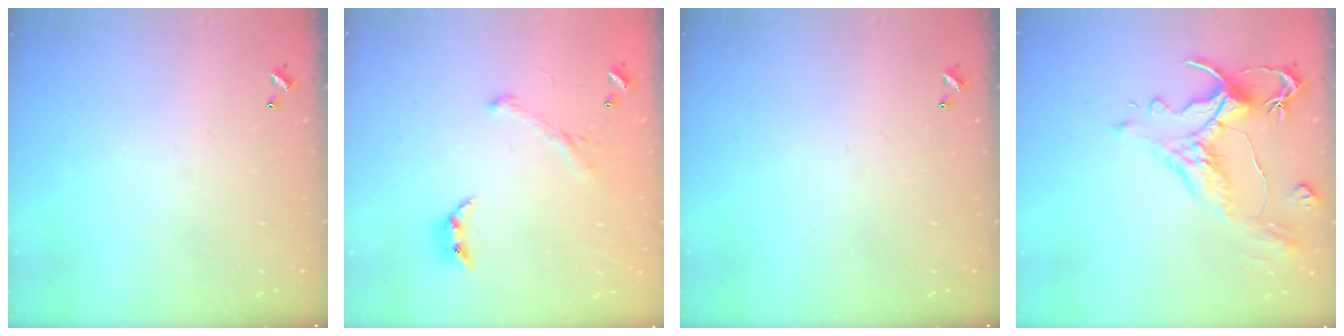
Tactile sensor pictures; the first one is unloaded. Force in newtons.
{"total": 1.3, "press": 0.6, "slide": 1.2}
{"total": 0.0}
{"total": 1.5, "press": 0.2, "slide": 1.5}